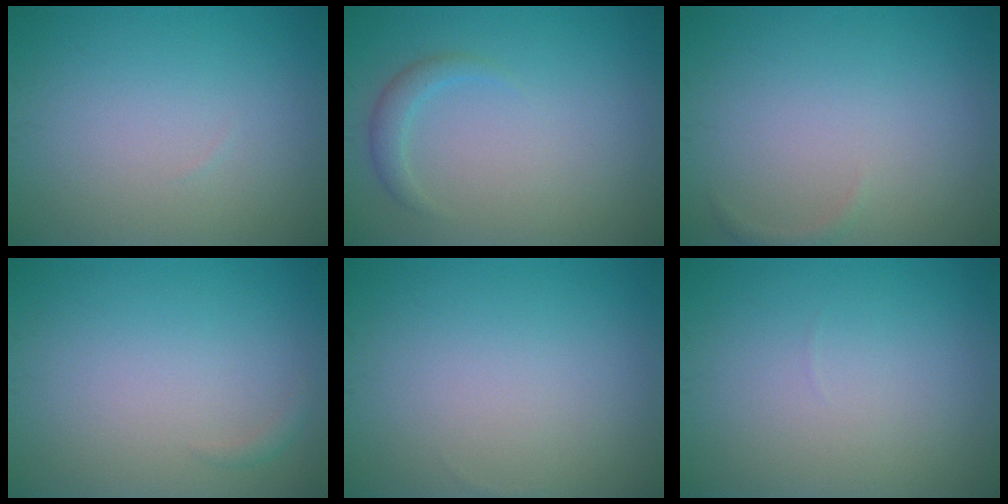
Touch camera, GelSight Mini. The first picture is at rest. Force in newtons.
{"total": 1.5, "press": 1.5, "slide": 0.1}
{"total": 0.6, "press": 0.6, "slide": 0.1}
{"total": 0.6, "press": 0.6, "slide": 0.1}
{"total": 0.0}
{"total": 0.0}